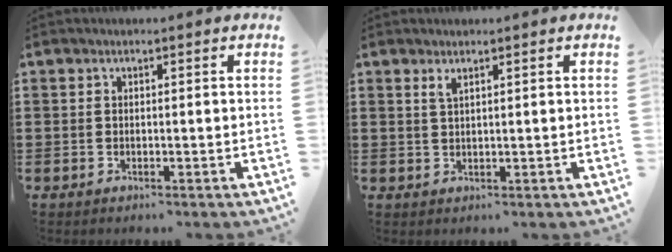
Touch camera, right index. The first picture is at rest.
{"total": 1.4, "force": [0.9, 0.3, 1.0], "torque": [-0.021, 0.003, 0.016]}